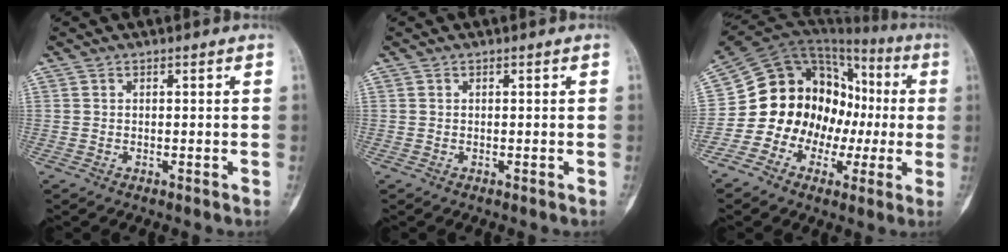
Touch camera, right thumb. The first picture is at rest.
{"total": 0.0}
{"total": 17.6, "force": [-2.9, 14.5, 9.6], "torque": [-0.101, 0.094, -0.046]}